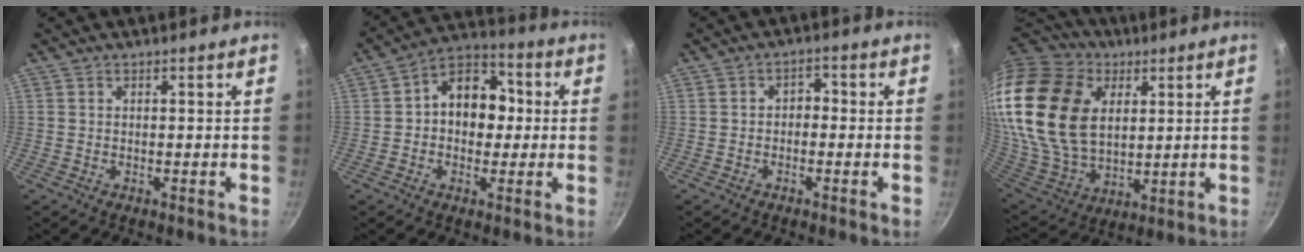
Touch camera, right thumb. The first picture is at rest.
{"total": 11.8, "force": [0.7, 8.9, 7.7], "torque": [-0.063, 0.031, -0.007]}
{"total": 2.5, "force": [-0.7, 1.9, 1.6], "torque": [-0.012, 0.014, -0.016]}
{"total": 32.1, "force": [11.2, 21.4, 21.2], "torque": [-0.444, -0.003, 0.219]}